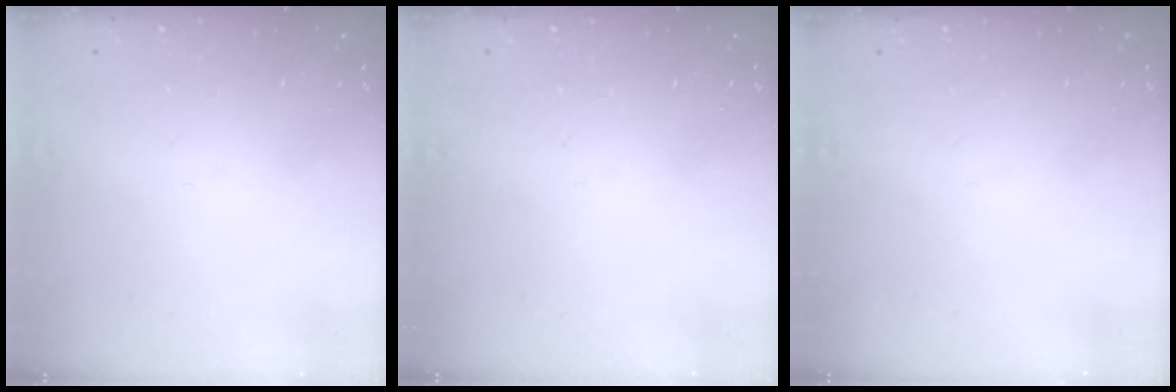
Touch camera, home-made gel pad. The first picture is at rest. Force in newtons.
{"total": 0.0}
{"total": 0.0}